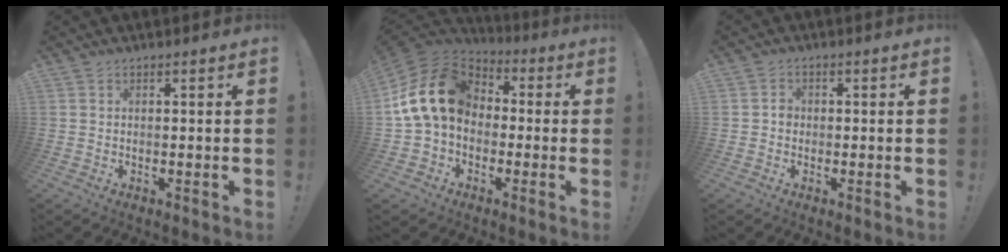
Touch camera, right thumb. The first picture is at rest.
{"total": 18.7, "force": [2.1, 13.6, 12.7], "torque": [-0.230, 0.014, 0.044]}
{"total": 2.0, "force": [-0.8, 1.6, 1.0], "torque": [-0.010, 0.006, -0.015]}